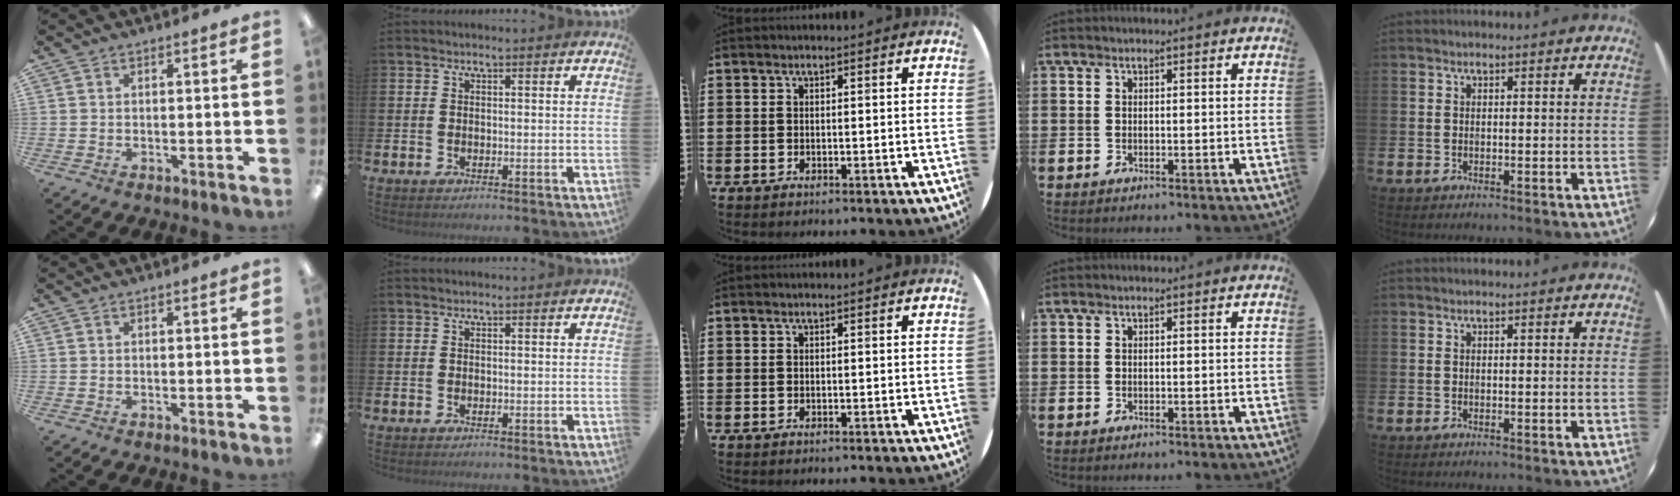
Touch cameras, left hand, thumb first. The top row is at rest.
{}